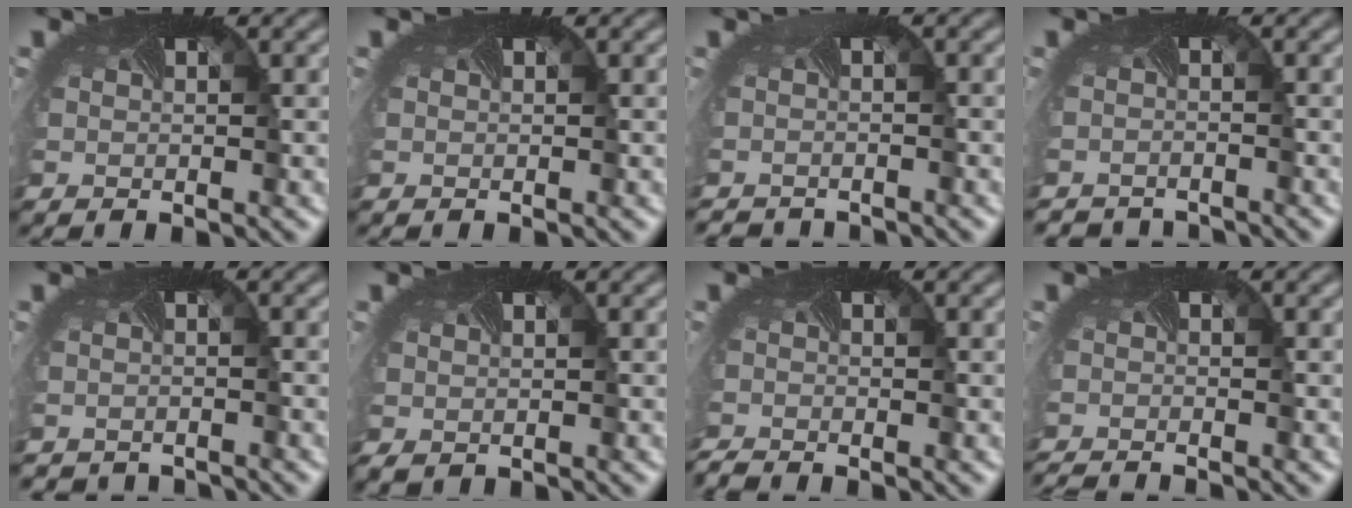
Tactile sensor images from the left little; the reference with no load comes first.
{"total": 0.0}
{"total": 2.4, "force": [-2.3, 0.1, 0.5], "torque": [-0.008, -0.014, -0.040]}
{"total": 3.0, "force": [-3.0, 0.1, -0.4], "torque": [0.004, -0.020, -0.046]}
{"total": 1.9, "force": [-1.9, -0.1, -0.2], "torque": [-0.001, -0.022, -0.028]}
{"total": 0.5, "force": [-0.1, 0.4, 0.2], "torque": [-0.009, -0.001, 0.007]}
{"total": 1.7, "force": [-1.7, -0.4, -0.2], "torque": [-0.008, -0.015, -0.037]}
{"total": 2.4, "force": [-2.4, -0.2, 0.1], "torque": [-0.002, -0.020, -0.042]}